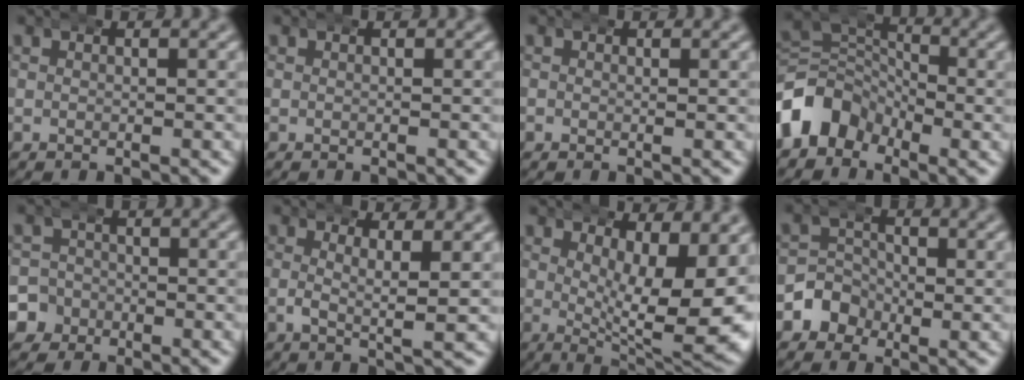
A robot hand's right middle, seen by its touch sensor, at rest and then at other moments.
{"total": 0.0}
{"total": 0.6, "force": [0.1, 0.6, 0.1], "torque": [0.000, -0.004, -0.001]}
{"total": 8.7, "force": [-1.3, 7.6, 3.9], "torque": [-0.101, -0.016, -0.034]}
{"total": 6.8, "force": [-2.2, 6.2, 1.4], "torque": [-0.051, -0.019, -0.049]}
{"total": 3.1, "force": [0.8, 0.5, 3.0], "torque": [-0.056, -0.015, 0.014]}
{"total": 9.7, "force": [-0.4, 3.9, 8.9], "torque": [-0.121, -0.043, 0.014]}
{"total": 4.5, "force": [-1.3, 3.9, 1.7], "torque": [-0.051, -0.005, -0.028]}